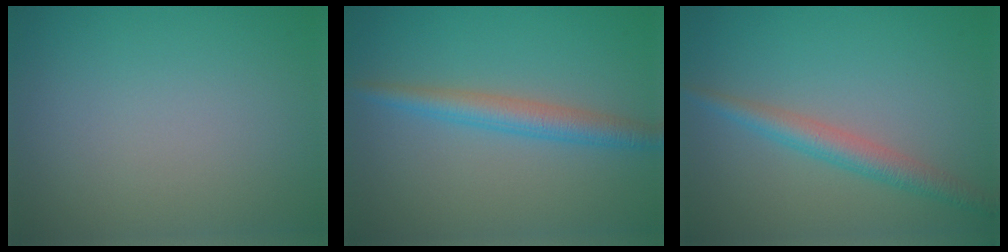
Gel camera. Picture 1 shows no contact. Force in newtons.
{"total": 3.2, "press": 3.2, "slide": 0.1}
{"total": 2.9, "press": 2.9, "slide": 0.1}